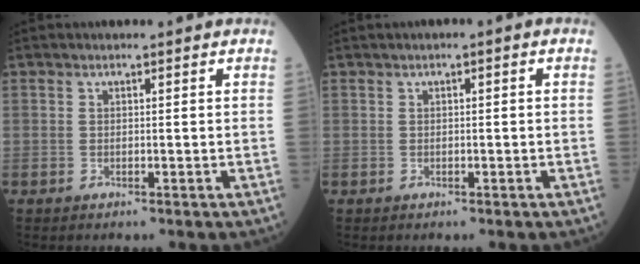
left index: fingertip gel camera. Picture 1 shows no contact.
{"total": 0.7, "force": [0.0, 0.2, 0.6], "torque": [-0.007, 0.004, -0.002]}